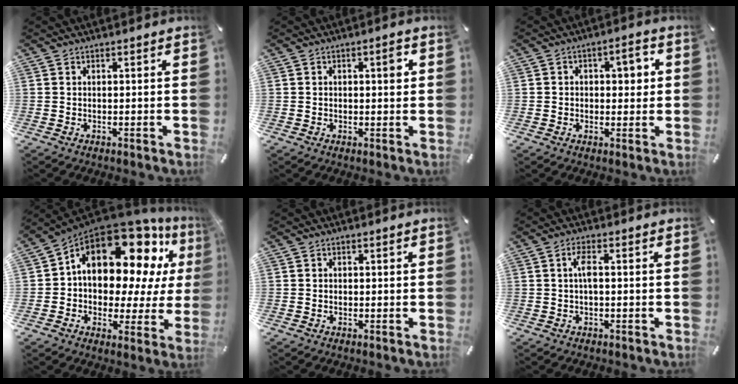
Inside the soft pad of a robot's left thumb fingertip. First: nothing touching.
{"total": 3.0, "force": [0.6, 1.4, 2.6], "torque": [-0.028, 0.000, 0.003]}
{"total": 4.5, "force": [-0.2, 3.2, 3.1], "torque": [-0.040, 0.005, -0.014]}
{"total": 17.9, "force": [9.0, 10.6, 11.3], "torque": [-0.183, -0.071, 0.148]}
{"total": 0.6, "force": [-0.1, 0.6, 0.2], "torque": [-0.002, 0.005, -0.003]}
{"total": 3.1, "force": [0.0, 1.0, 3.0], "torque": [-0.065, 0.003, -0.004]}